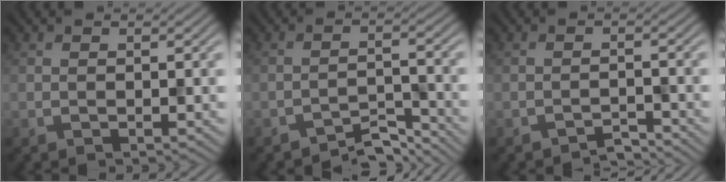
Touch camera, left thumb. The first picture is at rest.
{"total": 4.2, "force": [-3.8, 0.8, 1.4], "torque": [-0.021, 0.005, -0.069]}
{"total": 1.8, "force": [-1.8, 0.2, 0.5], "torque": [-0.003, 0.004, -0.036]}